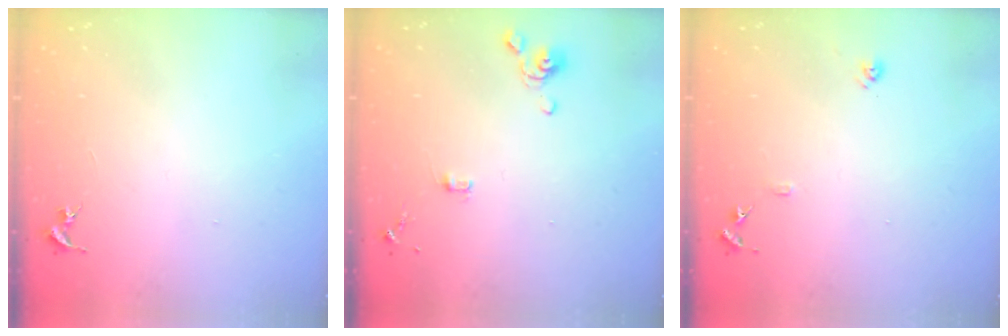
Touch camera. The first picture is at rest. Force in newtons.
{"total": 4.4, "press": 4.0, "slide": 1.8}
{"total": 8.3, "press": 8.3, "slide": 0.7}